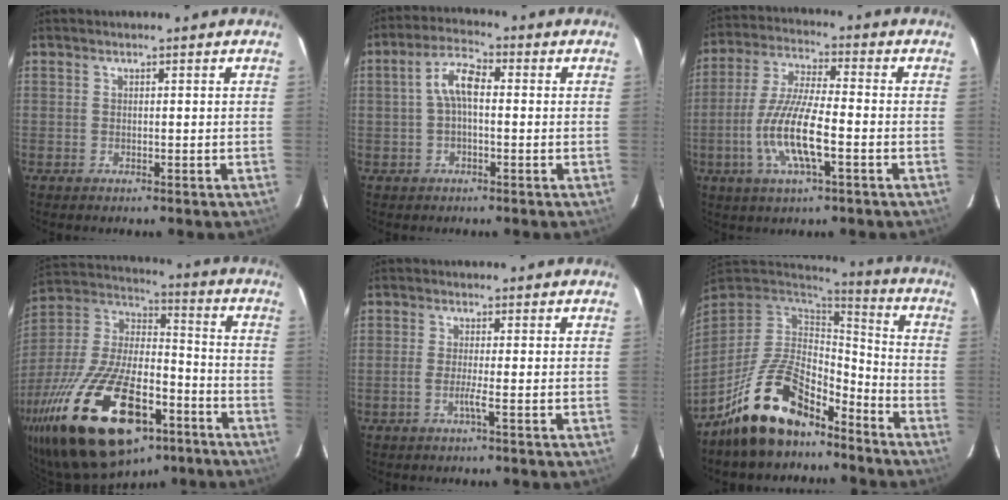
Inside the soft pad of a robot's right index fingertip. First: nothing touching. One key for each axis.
{"total": 5.5, "fx": 0.0, "fy": 2.2, "fz": 5.0, "tx": -0.102, "ty": 0.021, "tz": -0.002}
{"total": 12.7, "fx": -3.9, "fy": 2.5, "fz": 11.8, "tx": -0.246, "ty": -0.007, "tz": -0.076}
{"total": 33.6, "fx": -18.7, "fy": 14.9, "fz": 23.5, "tx": -0.468, "ty": -0.027, "tz": -0.304}
{"total": 2.2, "fx": -1.1, "fy": -0.6, "fz": 1.8, "tx": -0.042, "ty": -0.004, "tz": -0.028}
{"total": 16.7, "fx": -11.8, "fy": 7.3, "fz": 9.4, "tx": -0.201, "ty": 0.006, "tz": -0.201}